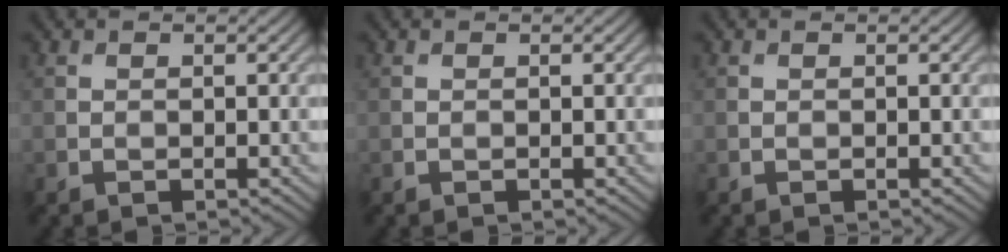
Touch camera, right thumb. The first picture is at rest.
{"total": 0.0}
{"total": 0.0}